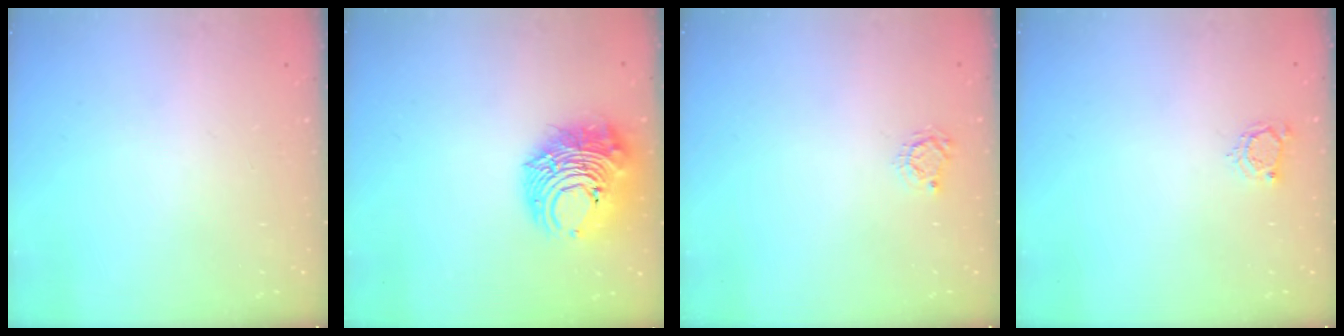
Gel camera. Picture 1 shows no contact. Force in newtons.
{"total": 12.9, "press": 12.8, "slide": 1.6}
{"total": 3.4, "press": 3.3, "slide": 0.4}
{"total": 4.0, "press": 4.0, "slide": 0.5}